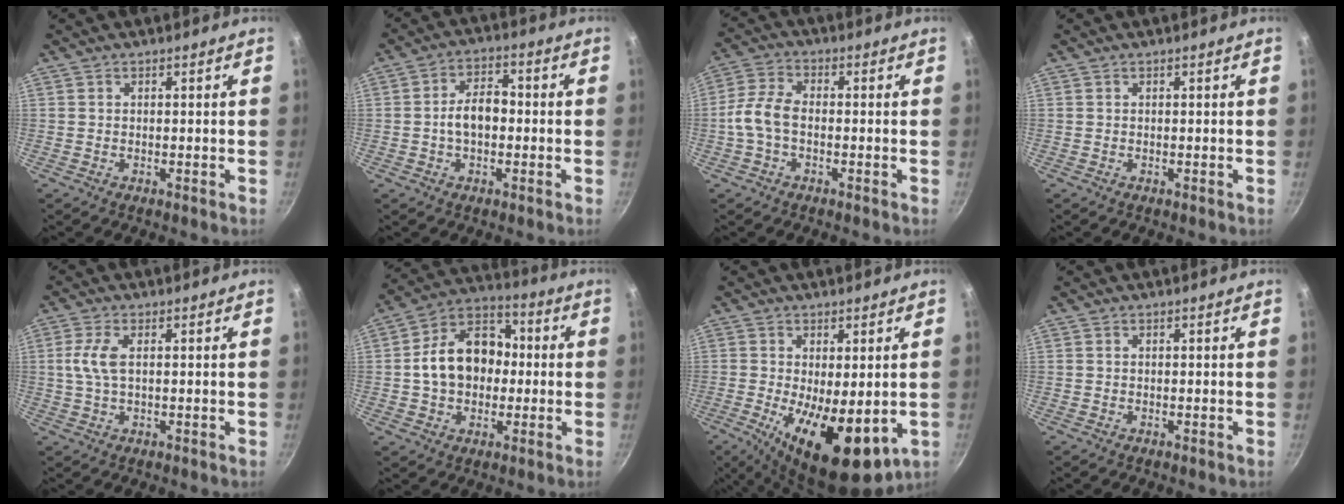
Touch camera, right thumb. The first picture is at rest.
{"total": 6.9, "force": [-0.8, 4.3, 5.4], "torque": [-0.071, 0.027, -0.018]}
{"total": 6.3, "force": [-1.3, 3.7, 5.0], "torque": [-0.106, 0.027, -0.038]}
{"total": 0.0}
{"total": 4.8, "force": [0.7, 2.0, 4.3], "torque": [-0.101, 0.006, 0.012]}
{"total": 15.3, "force": [0.1, 11.5, 10.2], "torque": [-0.135, 0.036, -0.014]}
{"total": 14.7, "force": [-2.7, 6.2, 13.1], "torque": [-0.193, -0.017, -0.027]}
{"total": 0.0}